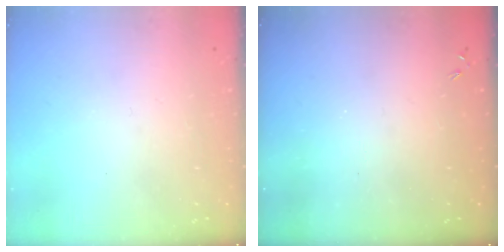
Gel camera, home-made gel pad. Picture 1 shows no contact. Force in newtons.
{"total": 0.0}